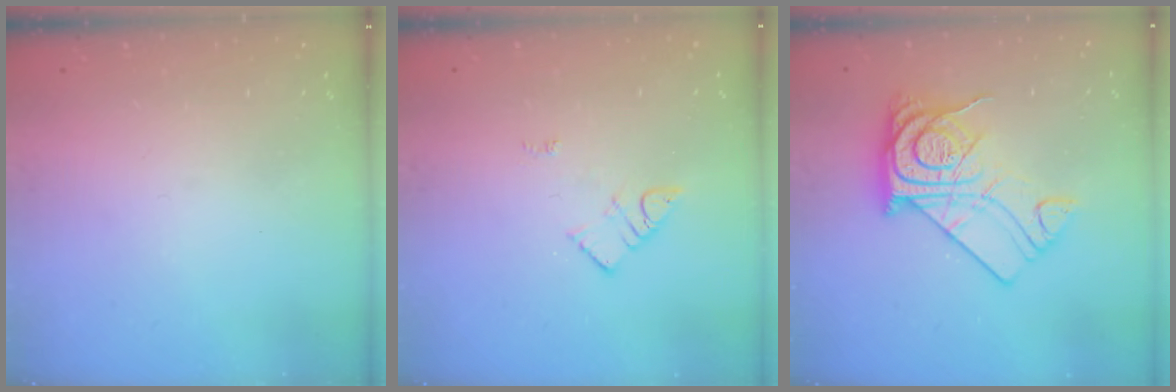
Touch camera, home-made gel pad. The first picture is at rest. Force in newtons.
{"total": 3.6, "press": 3.6, "slide": 0.4}
{"total": 15.9, "press": 15.9, "slide": 1.4}